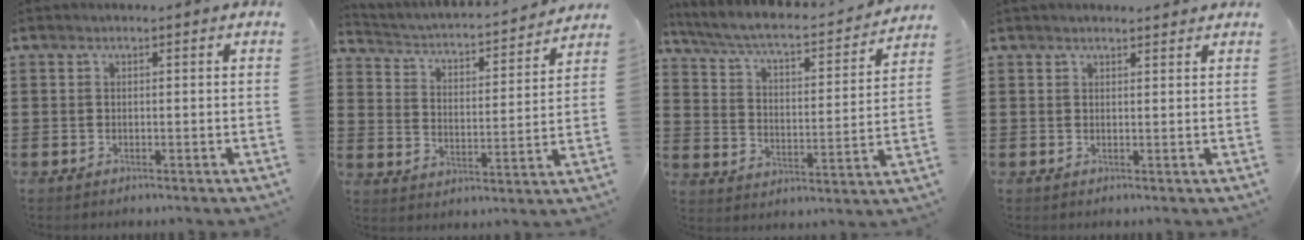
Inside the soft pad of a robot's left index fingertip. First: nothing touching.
{"total": 2.3, "force": [2.2, 0.4, 0.6], "torque": [-0.029, -0.027, 0.025]}
{"total": 5.1, "force": [4.5, 0.4, 2.4], "torque": [-0.070, -0.038, 0.068]}
{"total": 1.4, "force": [1.3, 0.5, 0.2], "torque": [-0.007, 0.002, 0.026]}